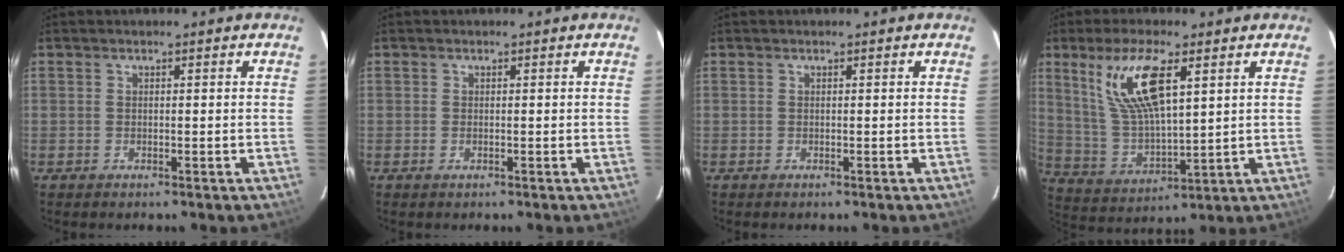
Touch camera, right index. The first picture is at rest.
{"total": 0.5, "force": [-0.1, 0.1, 0.5], "torque": [-0.011, 0.002, -0.002]}
{"total": 0.0}
{"total": 13.4, "force": [6.3, 4.0, 11.1], "torque": [-0.215, 0.002, 0.136]}